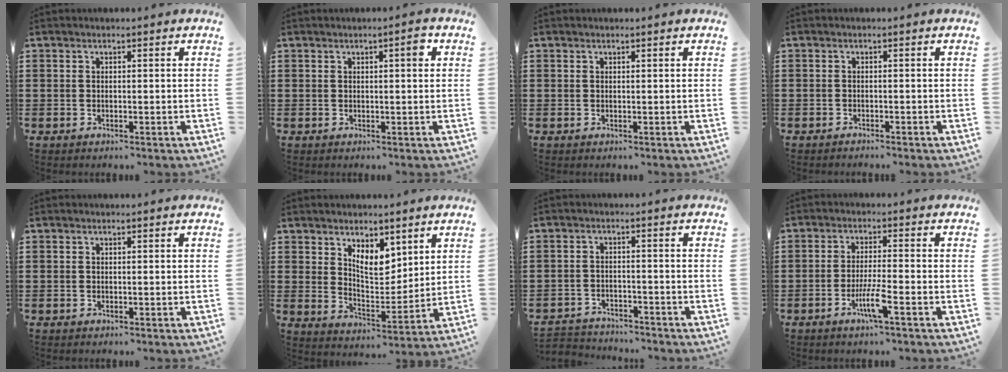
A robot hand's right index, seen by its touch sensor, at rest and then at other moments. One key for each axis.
{"total": 2.1, "fx": 0.8, "fy": 0.4, "fz": 1.9, "tx": -0.030, "ty": 0.003, "tz": 0.010}
{"total": 0.0}
{"total": 0.8, "fx": -0.8, "fy": 0.0, "fz": 0.1, "tx": -0.003, "ty": -0.001, "tz": -0.016}
{"total": 0.0}
{"total": 6.9, "fx": 4.7, "fy": 3.3, "fz": 3.8, "tx": -0.072, "ty": -0.017, "tz": 0.083}
{"total": 2.8, "fx": -2.8, "fy": 0.3, "fz": -0.2, "tx": -0.006, "ty": -0.003, "tz": -0.061}
{"total": 4.8, "fx": -2.5, "fy": 0.0, "fz": 4.1, "tx": -0.082, "ty": -0.014, "tz": -0.046}